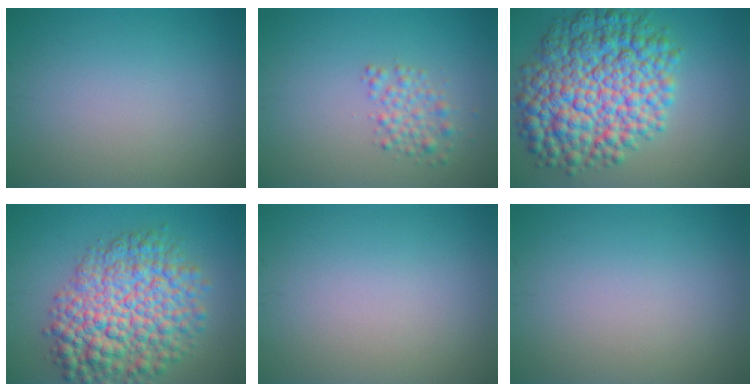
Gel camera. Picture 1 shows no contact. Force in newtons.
{"total": 2.2, "press": 2.2, "slide": 0.1}
{"total": 12.2, "press": 12.2, "slide": 0.2}
{"total": 9.9, "press": 9.9, "slide": 0.2}
{"total": 0.0}
{"total": 0.0}